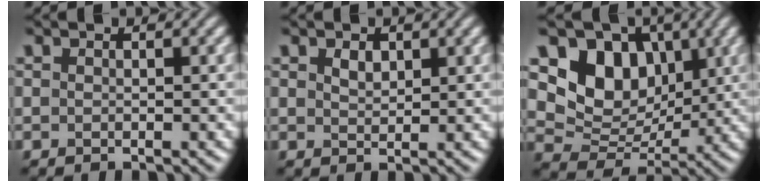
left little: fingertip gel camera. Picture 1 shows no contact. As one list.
[{"total": 1.5, "force": [0.9, 0.9, 0.8], "torque": [-0.015, 0.000, 0.020]}, {"total": 7.6, "force": [2.7, 5.8, 4.2], "torque": [-0.067, -0.012, 0.039]}]